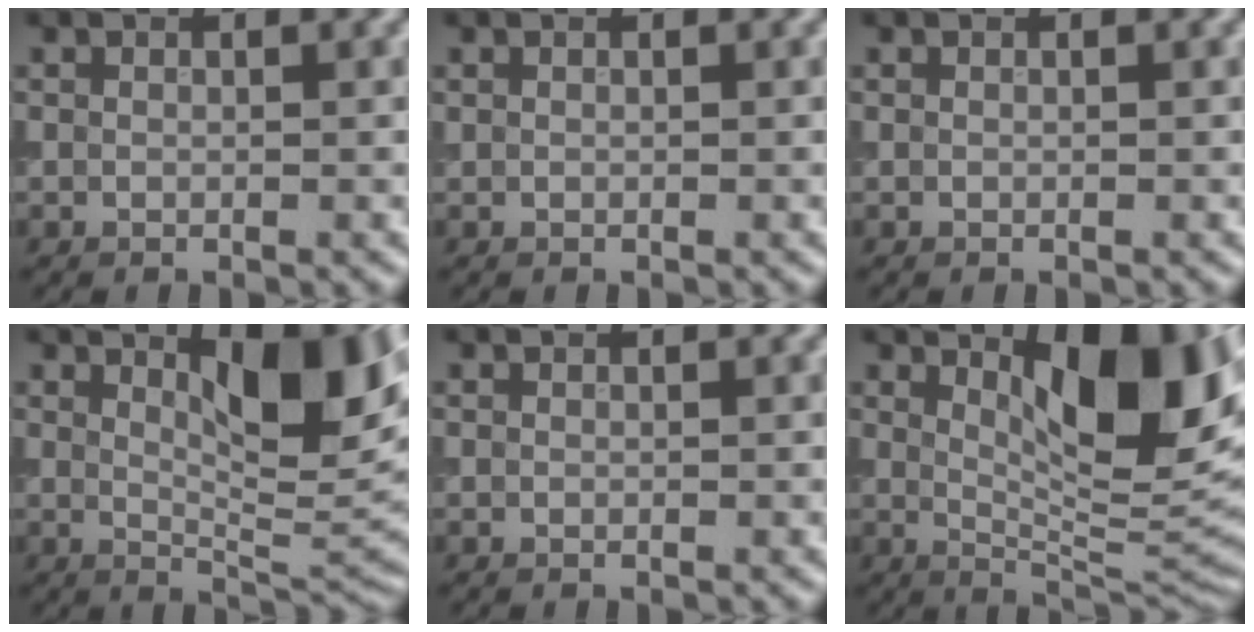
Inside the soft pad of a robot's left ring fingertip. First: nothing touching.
{"total": 0.0}
{"total": 0.0}
{"total": 8.8, "force": [3.1, 2.8, 7.8], "torque": [-0.110, -0.004, 0.051]}
{"total": 0.0}
{"total": 10.9, "force": [3.4, 3.8, 9.6], "torque": [-0.129, -0.002, 0.057]}